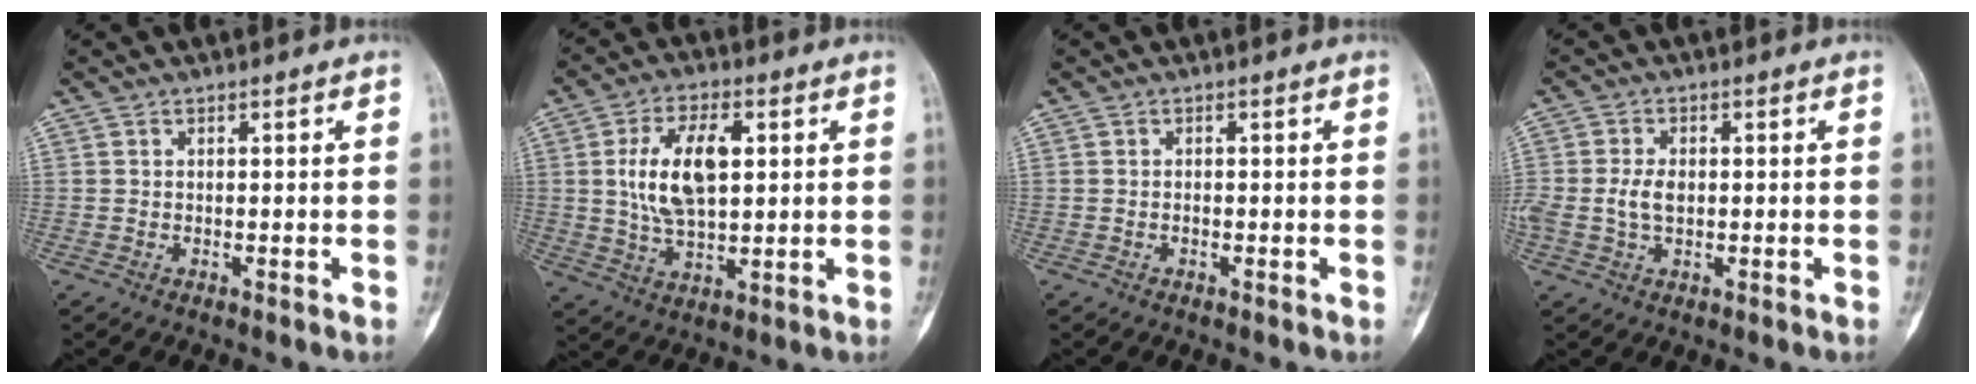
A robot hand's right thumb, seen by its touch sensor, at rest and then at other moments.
{"total": 12.4, "force": [2.4, 6.3, 10.4], "torque": [-0.182, 0.001, 0.046]}
{"total": 0.6, "force": [-0.3, 0.3, 0.5], "torque": [-0.010, 0.002, -0.005]}
{"total": 4.3, "force": [-0.2, 2.6, 3.4], "torque": [-0.076, 0.005, -0.002]}